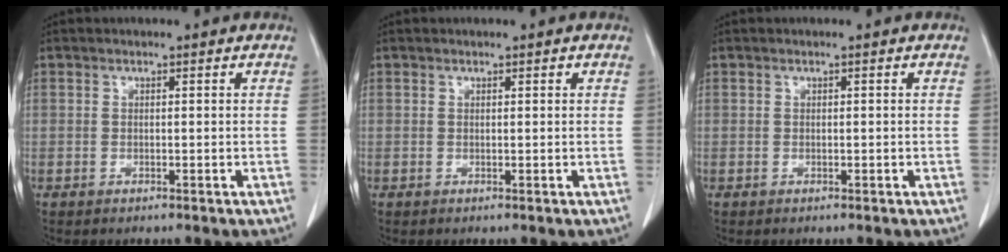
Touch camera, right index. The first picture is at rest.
{"total": 0.0}
{"total": 0.0}